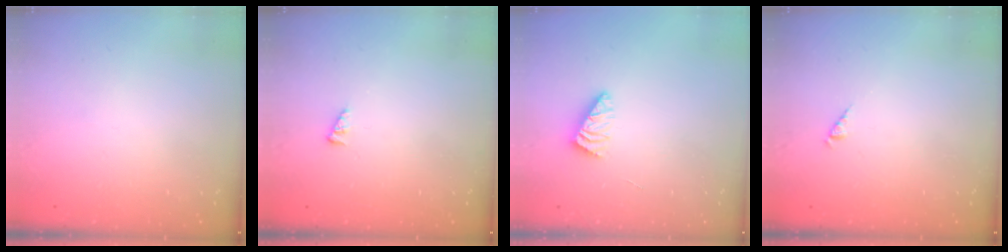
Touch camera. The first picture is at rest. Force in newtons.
{"total": 1.6, "press": 1.5, "slide": 0.4}
{"total": 2.2, "press": 2.2, "slide": 0.4}
{"total": 2.6, "press": 2.6, "slide": 0.4}